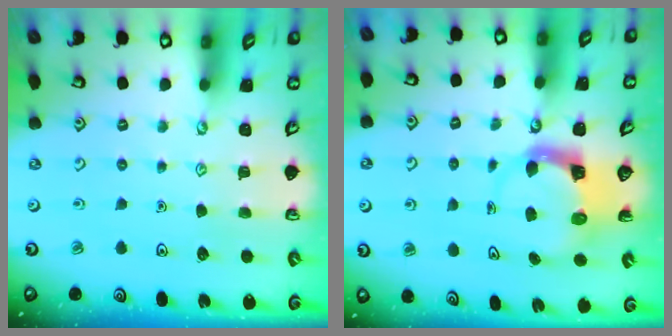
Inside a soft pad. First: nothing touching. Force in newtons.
{"total": 3.7, "press": 3.6, "slide": 0.5}